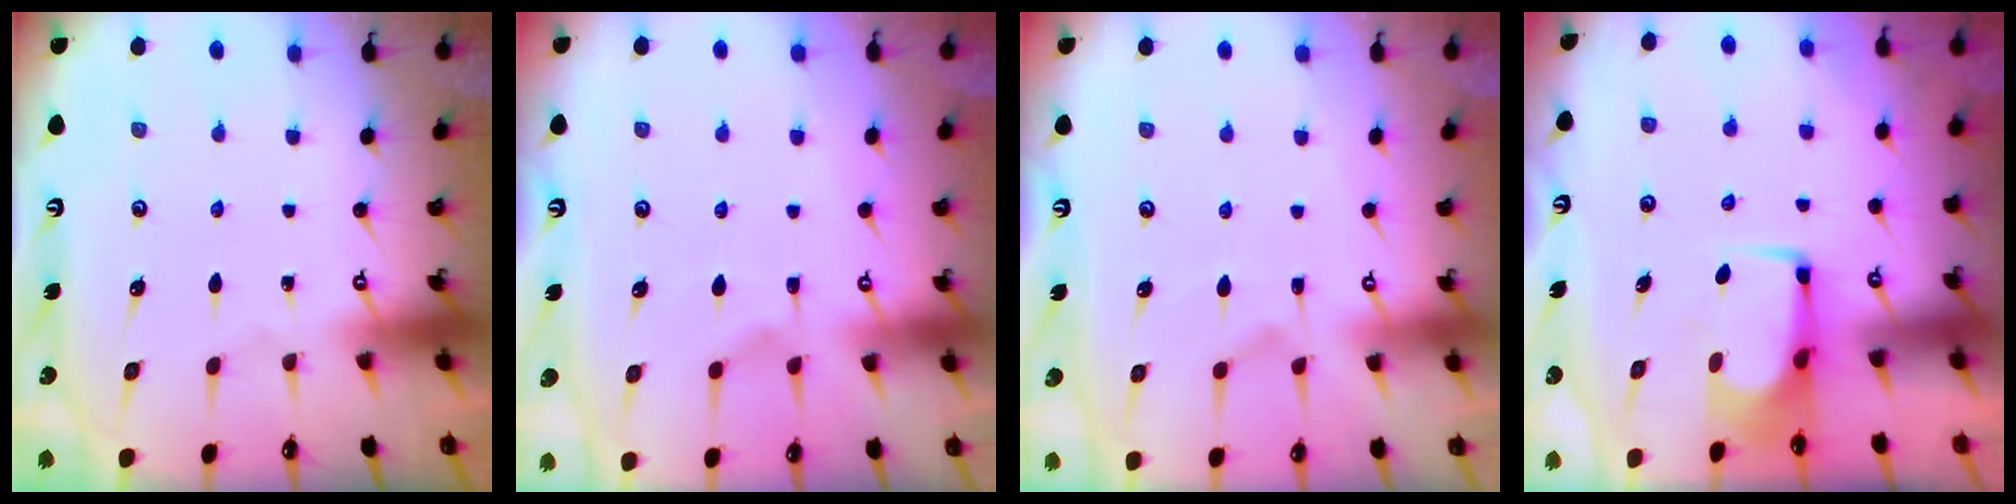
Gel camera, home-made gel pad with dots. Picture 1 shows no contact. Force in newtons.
{"total": 1.6, "press": 0.8, "slide": 1.4}
{"total": 4.4, "press": 4.2, "slide": 1.2}
{"total": 0.8, "press": 0.7, "slide": 0.4}